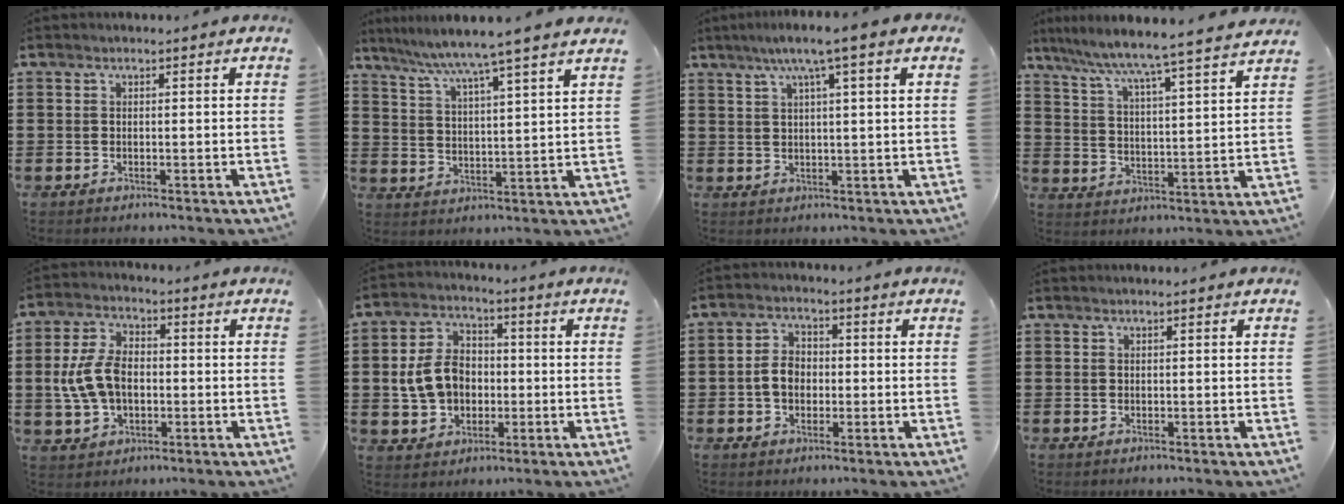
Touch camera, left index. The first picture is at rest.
{"total": 6.0, "force": [5.1, -1.5, 2.7], "torque": [-0.074, -0.038, 0.079]}
{"total": 5.1, "force": [2.6, -0.4, 4.4], "torque": [-0.093, 0.002, 0.039]}
{"total": 5.5, "force": [5.0, -1.1, 2.2], "torque": [-0.065, -0.047, 0.073]}
{"total": 8.3, "force": [-0.7, 5.4, 6.2], "torque": [-0.158, 0.006, -0.023]}
{"total": 8.6, "force": [-0.5, 6.8, 5.2], "torque": [-0.129, 0.018, -0.009]}
{"total": 4.5, "force": [-0.7, 3.3, 2.9], "torque": [-0.068, 0.008, -0.018]}
{"total": 0.0}